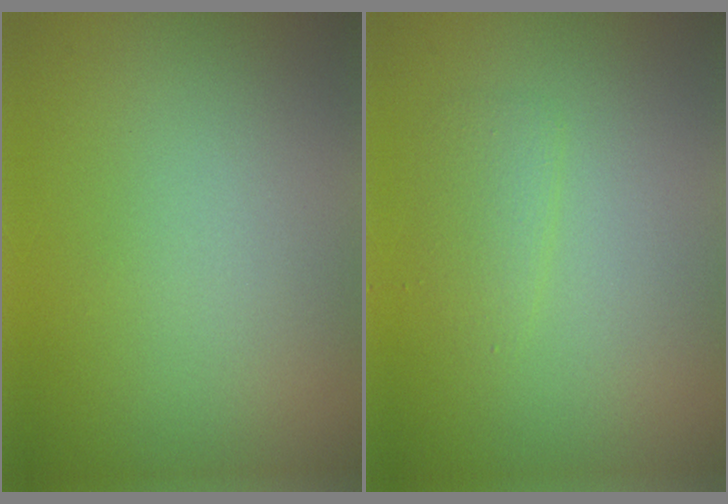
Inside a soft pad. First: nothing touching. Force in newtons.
{"total": 1.4, "press": 1.4, "slide": 0.2}